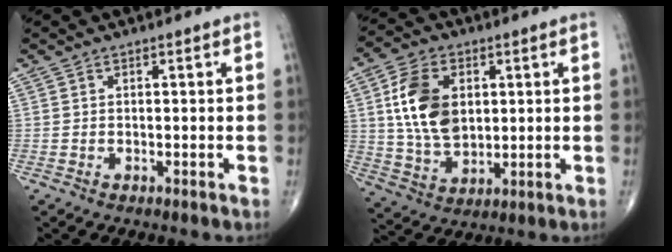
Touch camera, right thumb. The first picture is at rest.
{"total": 13.1, "force": [2.7, 8.5, 9.6], "torque": [-0.163, -0.009, 0.054]}